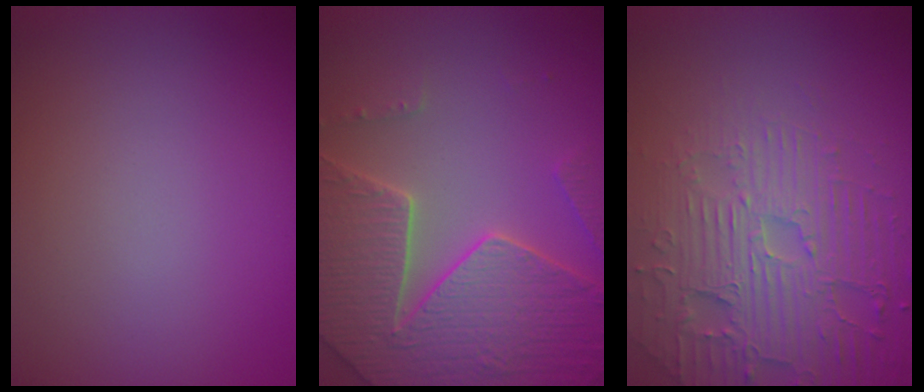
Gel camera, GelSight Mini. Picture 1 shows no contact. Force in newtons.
{"total": 7.5, "press": 7.3, "slide": 1.9}
{"total": 6.2, "press": 5.0, "slide": 3.7}